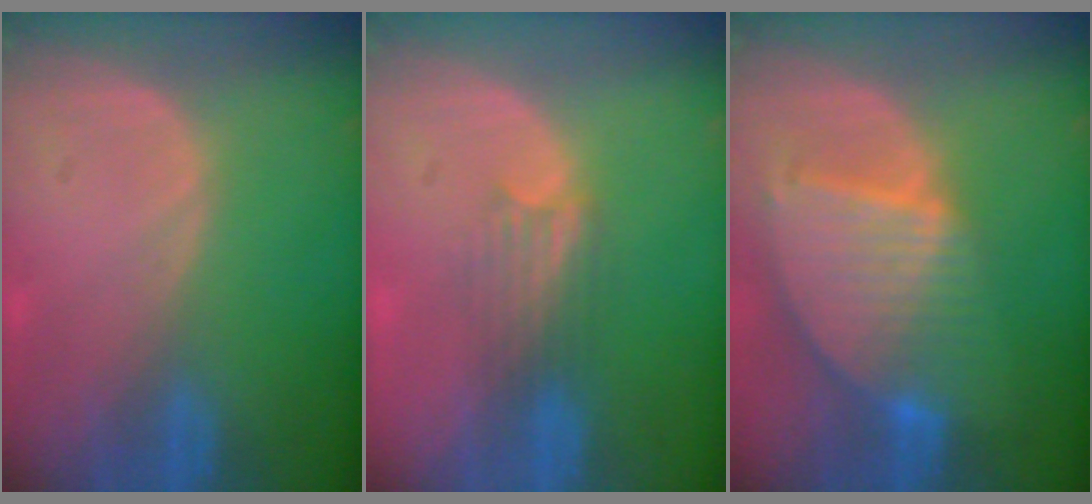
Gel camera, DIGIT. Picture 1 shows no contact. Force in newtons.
{"total": 3.3, "press": 3.0, "slide": 1.3}
{"total": 9.3, "press": 8.0, "slide": 4.7}